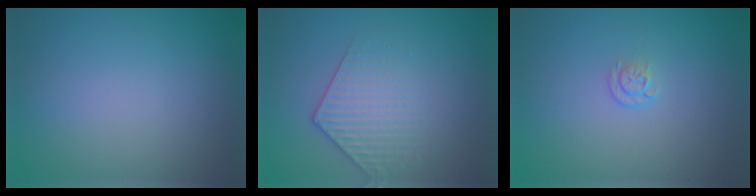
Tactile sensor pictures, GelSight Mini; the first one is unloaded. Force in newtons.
{"total": 3.1, "press": 2.9, "slide": 1.2}
{"total": 1.1, "press": 0.6, "slide": 0.9}